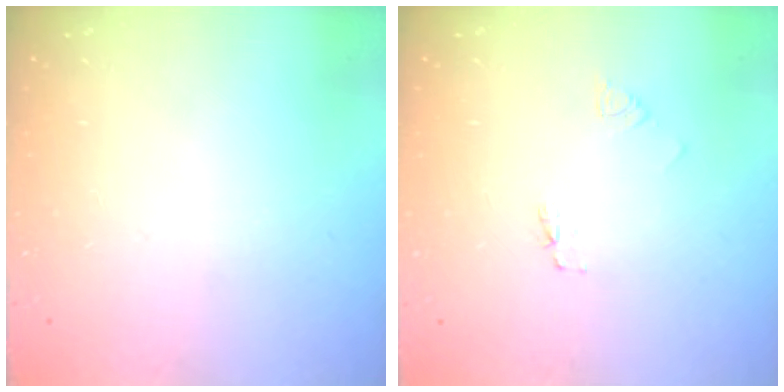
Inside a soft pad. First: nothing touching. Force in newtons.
{"total": 1.5, "press": 1.5, "slide": 0.1}